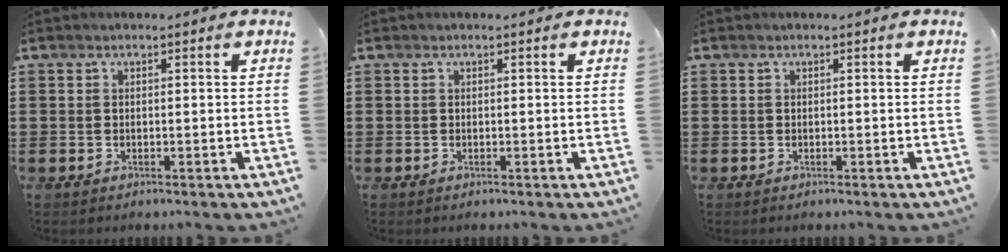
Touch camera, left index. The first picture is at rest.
{"total": 0.0}
{"total": 0.0}